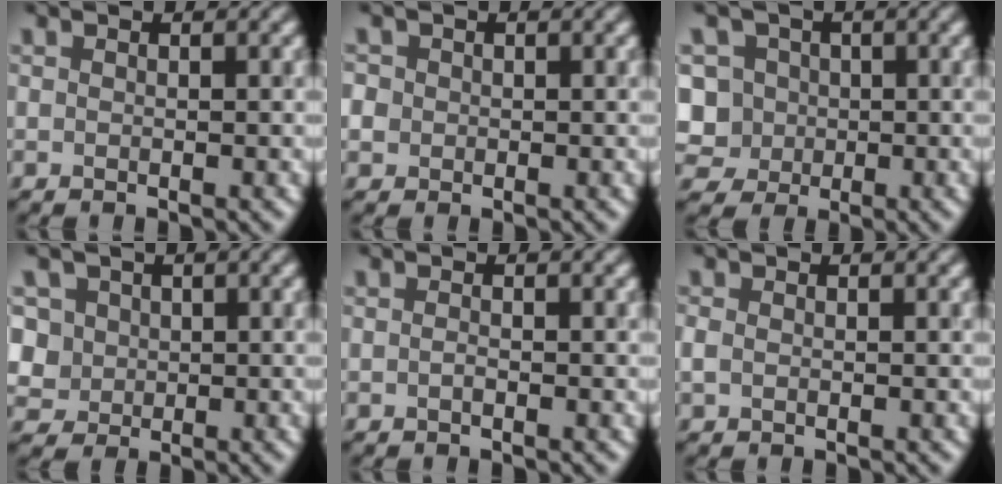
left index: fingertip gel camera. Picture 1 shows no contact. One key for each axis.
{"total": 2.3, "fx": 0.3, "fy": 2.2, "fz": 0.7, "tx": -0.007, "ty": 0.014, "tz": -0.003}
{"total": 7.0, "fx": 0.2, "fy": 6.5, "fz": 2.6, "tx": -0.051, "ty": 0.029, "tz": -0.021}
{"total": 5.8, "fx": 2.0, "fy": 4.9, "fz": 2.3, "tx": -0.048, "ty": 0.015, "tz": 0.019}
{"total": 0.5, "fx": -0.3, "fy": 0.1, "fz": 0.4, "tx": -0.009, "ty": 0.000, "tz": -0.005}
{"total": 0.8, "fx": -0.1, "fy": 0.6, "fz": 0.5, "tx": -0.011, "ty": -0.001, "tz": -0.005}